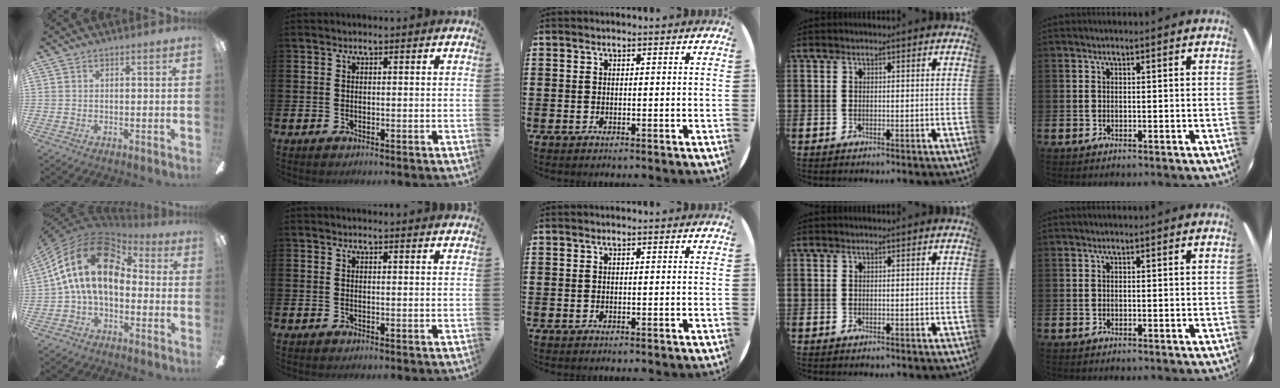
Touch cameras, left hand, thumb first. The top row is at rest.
{"thumb": {"total": 20.1, "force": [4.1, 12.1, 15.5], "torque": [-0.311, 0.008, 0.071]}, "index": {"total": 1.2, "force": [1.2, -0.1, -0.1], "torque": [0.010, -0.010, 0.020]}}